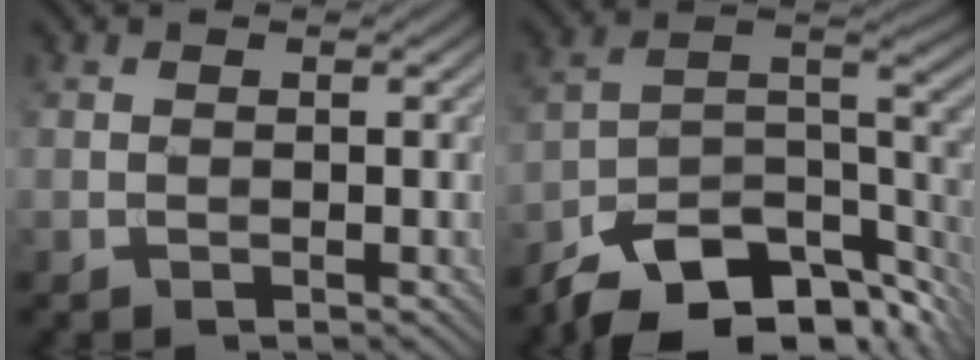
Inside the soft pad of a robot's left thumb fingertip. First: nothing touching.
{"total": 14.3, "force": [-10.8, 5.5, 7.6], "torque": [-0.141, -0.010, -0.174]}